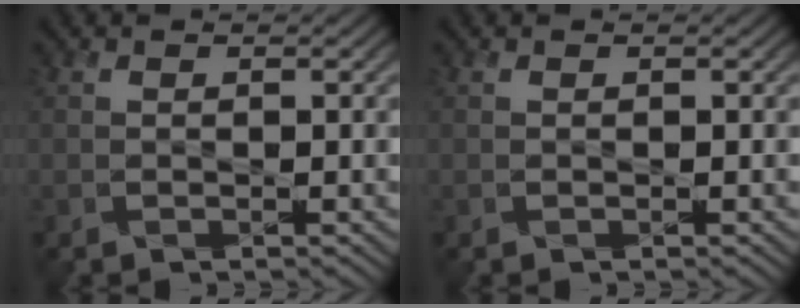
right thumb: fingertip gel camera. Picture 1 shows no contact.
{"total": 0.0}